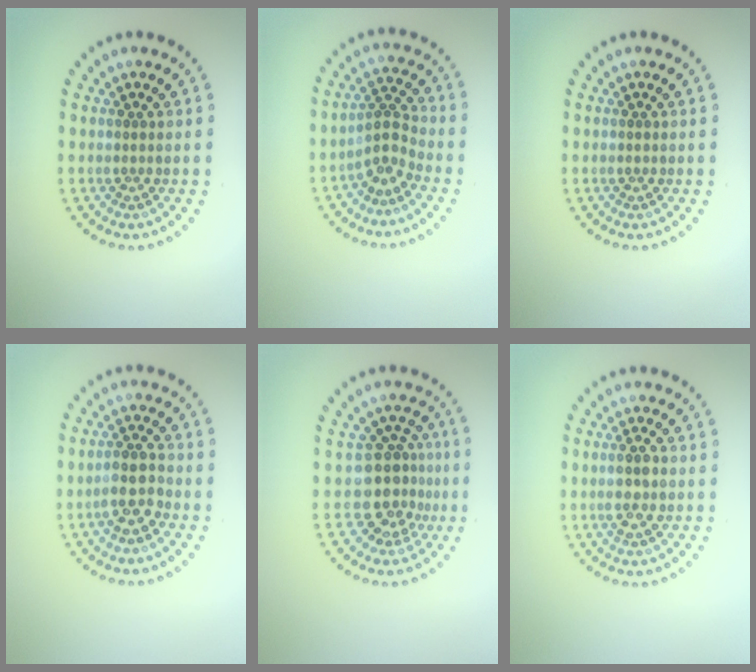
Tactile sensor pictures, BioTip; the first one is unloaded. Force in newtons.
{"total": 2.6, "press": 1.8, "slide": 1.9}
{"total": 0.5, "press": 0.4, "slide": 0.3}
{"total": 2.8, "press": 2.7, "slide": 0.8}
{"total": 4.1, "press": 3.2, "slide": 2.5}
{"total": 2.2, "press": 2.1, "slide": 0.7}